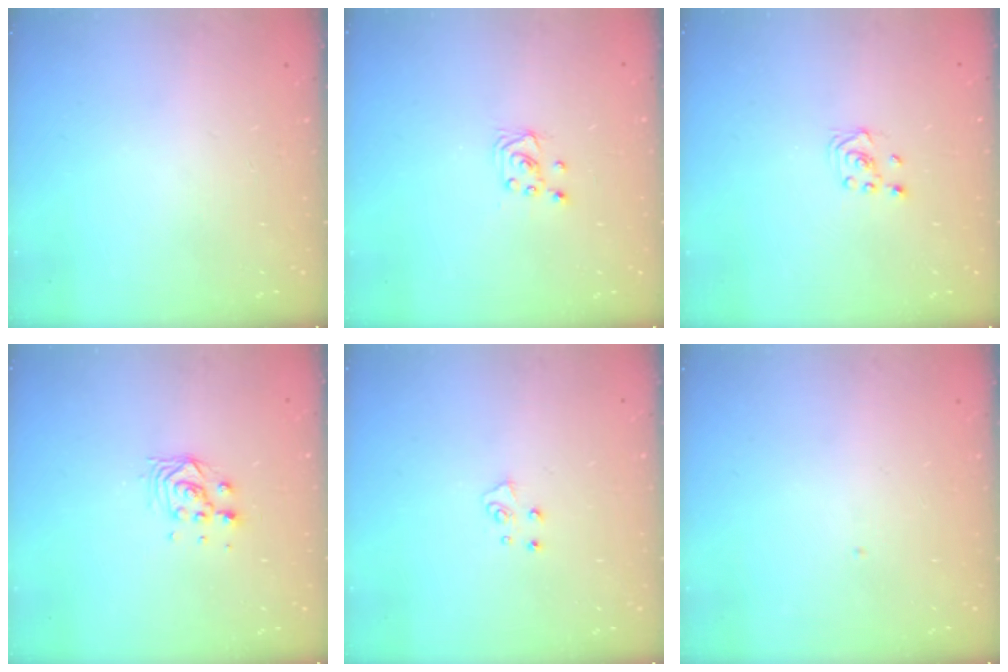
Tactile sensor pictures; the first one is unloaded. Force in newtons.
{"total": 2.0, "press": 2.0, "slide": 0.2}
{"total": 2.3, "press": 2.2, "slide": 0.7}
{"total": 6.1, "press": 6.0, "slide": 0.4}
{"total": 5.1, "press": 5.1, "slide": 0.4}
{"total": 0.0}